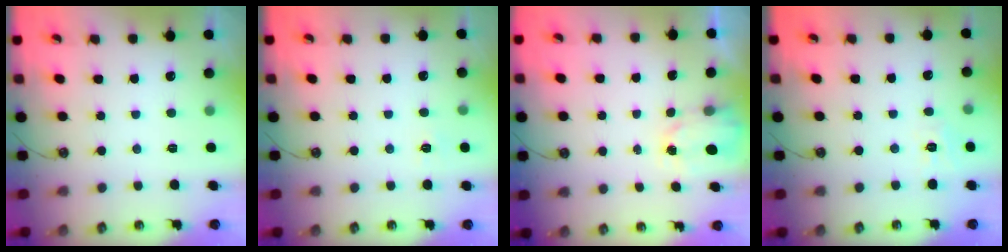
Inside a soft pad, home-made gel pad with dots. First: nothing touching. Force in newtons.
{"total": 4.5, "press": 4.5, "slide": 0.5}
{"total": 1.6, "press": 1.6, "slide": 0.3}
{"total": 3.9, "press": 3.9, "slide": 0.2}